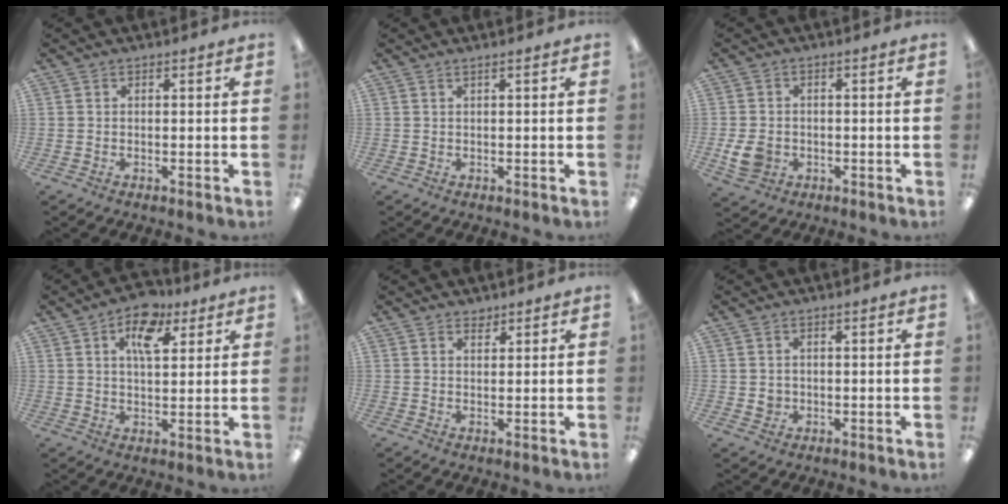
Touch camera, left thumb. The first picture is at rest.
{"total": 1.0, "force": [0.4, 0.0, 0.9], "torque": [-0.016, -0.001, 0.008]}
{"total": 5.9, "force": [-1.6, 4.8, 3.1], "torque": [-0.067, 0.001, -0.030]}
{"total": 10.1, "force": [5.3, 5.4, 6.8], "torque": [-0.088, -0.019, 0.088]}
{"total": 1.6, "force": [1.4, 0.8, -0.1], "torque": [0.008, -0.006, 0.025]}
{"total": 2.0, "force": [-0.1, 2.0, 0.4], "torque": [-0.001, 0.001, -0.005]}